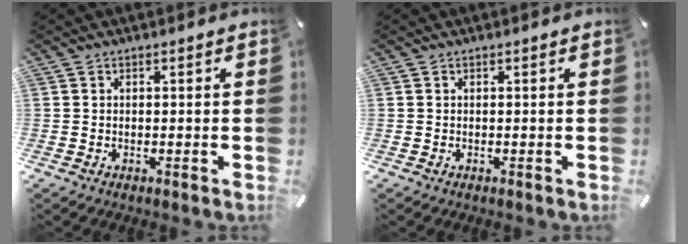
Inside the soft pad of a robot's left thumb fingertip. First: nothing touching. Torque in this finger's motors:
{"motor_torque": [-0.23, -0.17, -0.02, 0.11, -0.01]}